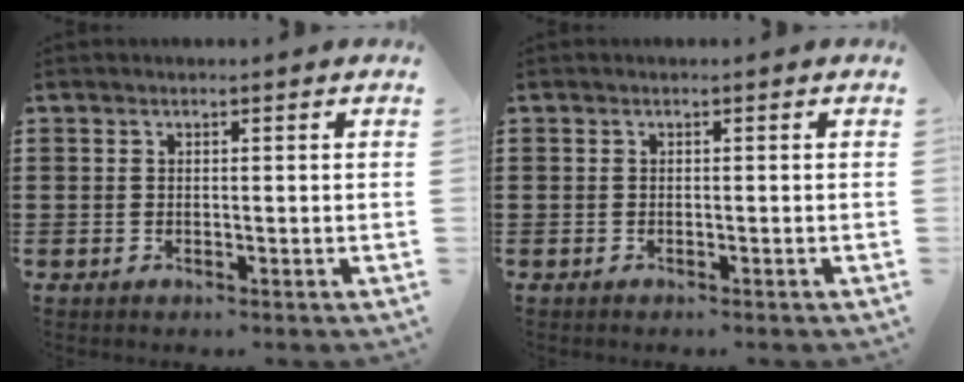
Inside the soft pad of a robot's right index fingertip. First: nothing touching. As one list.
[{"total": 0.0}]